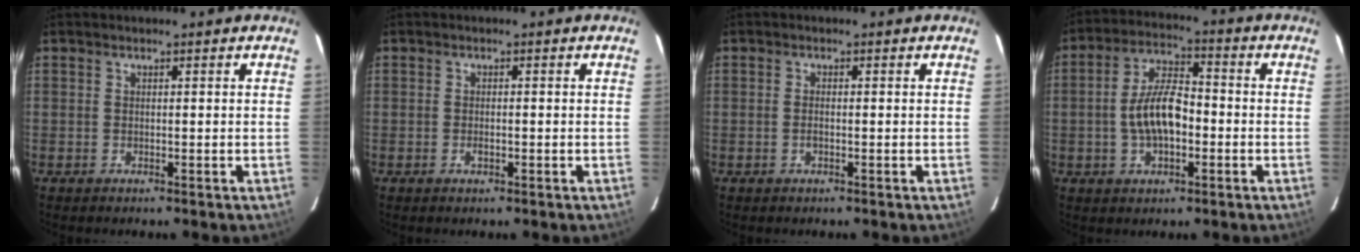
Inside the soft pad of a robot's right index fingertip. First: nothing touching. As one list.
[{"total": 1.5, "force": [-0.5, 0.8, 1.1], "torque": [-0.019, 0.001, -0.009]}, {"total": 1.4, "force": [-0.4, 0.5, 1.2], "torque": [-0.024, 0.000, -0.007]}, {"total": 9.9, "force": [-1.7, 4.6, 8.6], "torque": [-0.168, 0.012, -0.028]}]